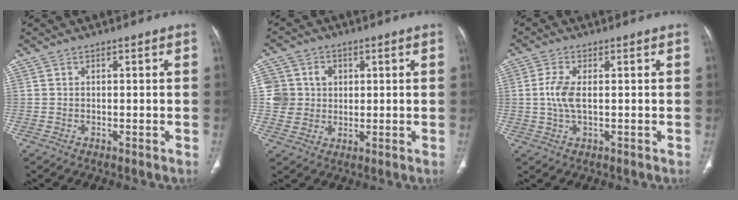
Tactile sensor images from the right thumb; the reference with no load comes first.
{"total": 7.6, "force": [1.2, 7.3, 1.8], "torque": [-0.007, 0.007, 0.024]}
{"total": 4.9, "force": [0.1, 2.0, 4.5], "torque": [-0.114, 0.002, 0.000]}